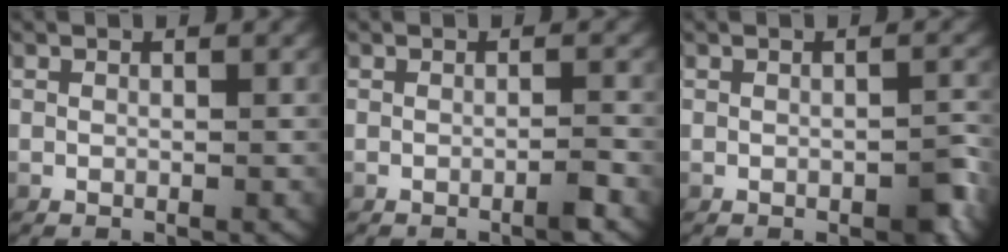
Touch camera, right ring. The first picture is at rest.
{"total": 1.2, "force": [-0.7, 0.1, 1.0], "torque": [-0.011, 0.006, -0.016]}
{"total": 1.8, "force": [-0.9, 0.7, 1.3], "torque": [-0.022, -0.001, -0.014]}